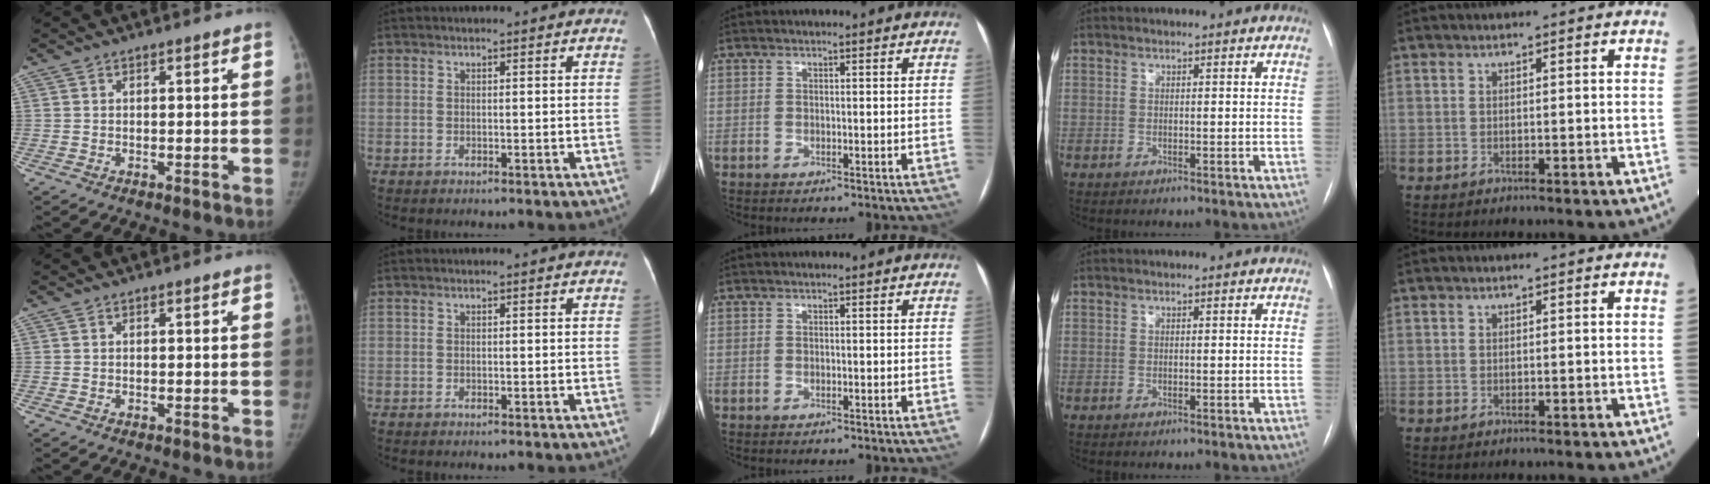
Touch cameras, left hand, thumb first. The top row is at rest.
{}